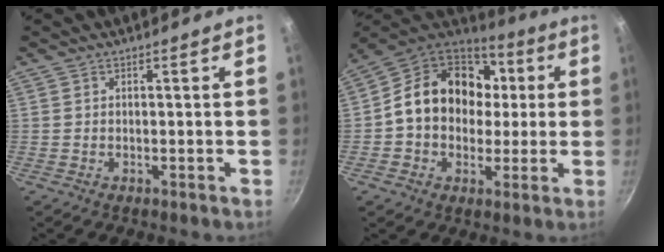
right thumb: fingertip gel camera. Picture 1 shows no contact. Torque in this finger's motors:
{"motor_torque": [0.37, 0.37, 0.95, -0.58, 0.19]}